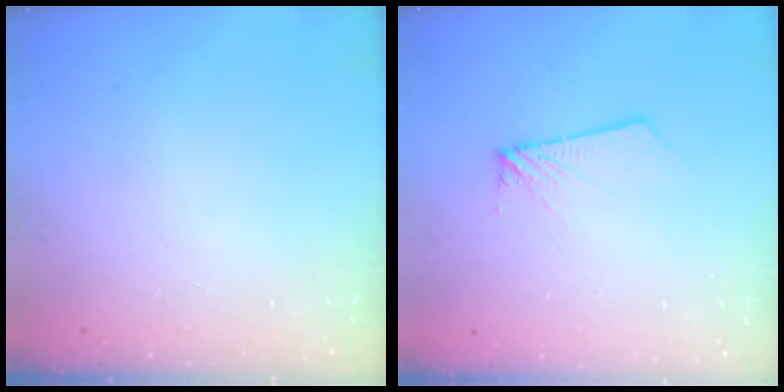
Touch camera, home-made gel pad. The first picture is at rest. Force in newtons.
{"total": 1.8, "press": 1.8, "slide": 0.2}